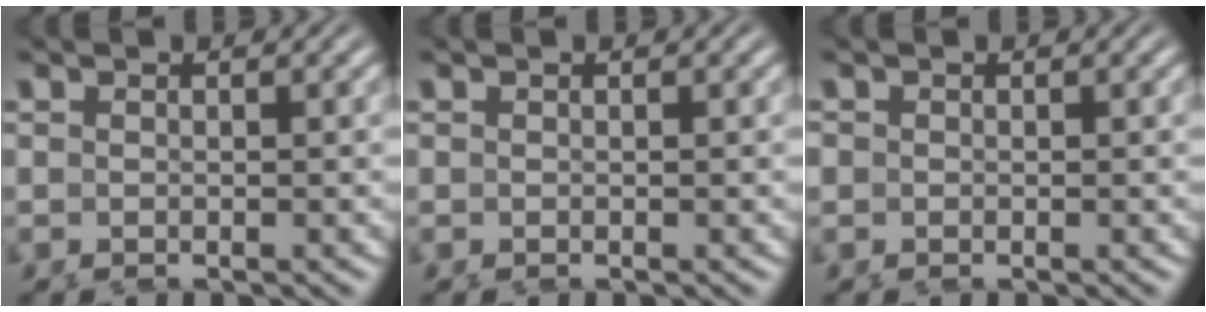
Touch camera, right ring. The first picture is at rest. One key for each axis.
{"total": 0.0}
{"total": 0.8, "fx": 0.2, "fy": 0.8, "fz": 0.1, "tx": -0.004, "ty": 0.002, "tz": -0.002}